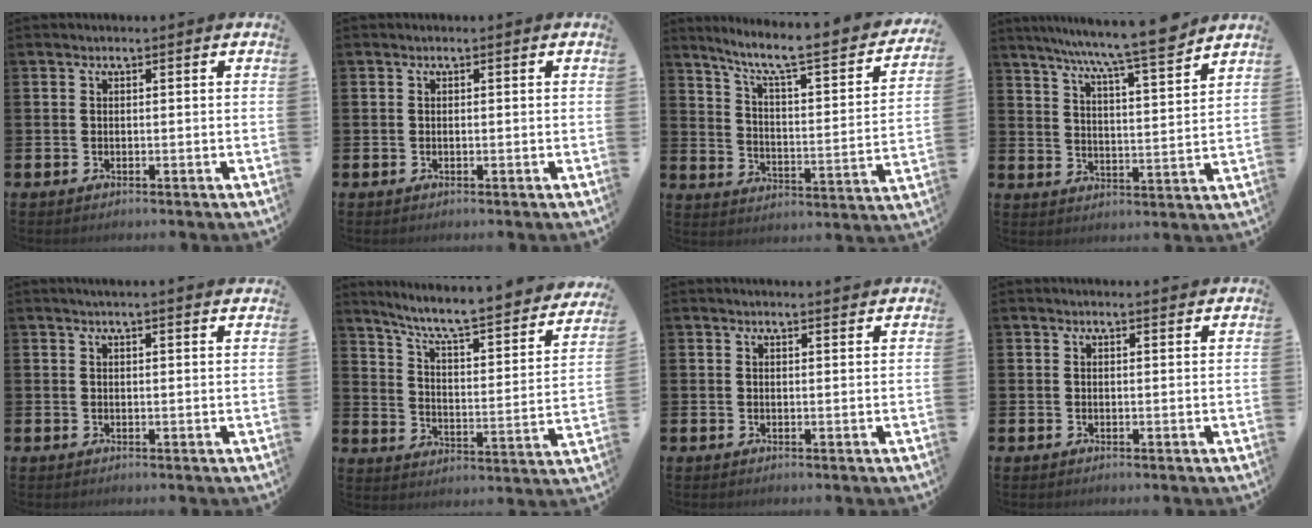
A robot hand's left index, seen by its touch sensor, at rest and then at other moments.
{"total": 0.0}
{"total": 7.3, "force": [5.9, 1.2, 4.0], "torque": [-0.096, -0.048, 0.087]}
{"total": 8.8, "force": [8.0, 0.0, 3.7], "torque": [-0.083, -0.055, 0.137]}
{"total": 1.8, "force": [1.8, -0.2, 0.4], "torque": [-0.010, -0.005, 0.033]}
{"total": 7.2, "force": [6.2, 1.2, 3.5], "torque": [-0.086, -0.053, 0.095]}
{"total": 1.5, "force": [1.5, 0.0, 0.1], "torque": [0.007, -0.009, 0.025]}
{"total": 1.0, "force": [1.0, 0.0, 0.2], "torque": [0.006, -0.005, 0.016]}